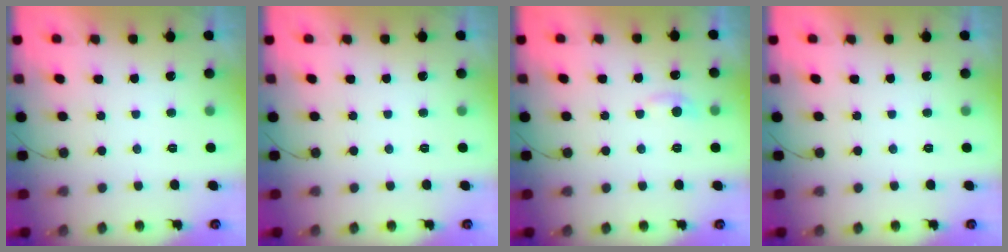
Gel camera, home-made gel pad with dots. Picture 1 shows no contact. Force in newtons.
{"total": 0.0}
{"total": 5.6, "press": 5.5, "slide": 0.6}
{"total": 0.0}